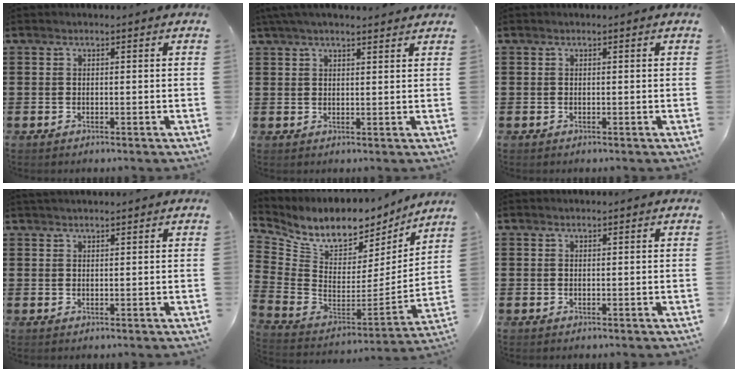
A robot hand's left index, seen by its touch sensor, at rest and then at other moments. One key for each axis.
{"total": 2.7, "fx": 2.4, "fy": 0.4, "fz": 1.2, "tx": -0.029, "ty": 0.001, "tz": 0.045}
{"total": 0.0}
{"total": 1.0, "fx": 1.0, "fy": 0.2, "fz": 0.0, "tx": -0.002, "ty": 0.000, "tz": 0.020}
{"total": 7.1, "fx": 5.7, "fy": 3.3, "fz": 2.6, "tx": -0.080, "ty": -0.053, "tz": 0.098}
{"total": 0.0}